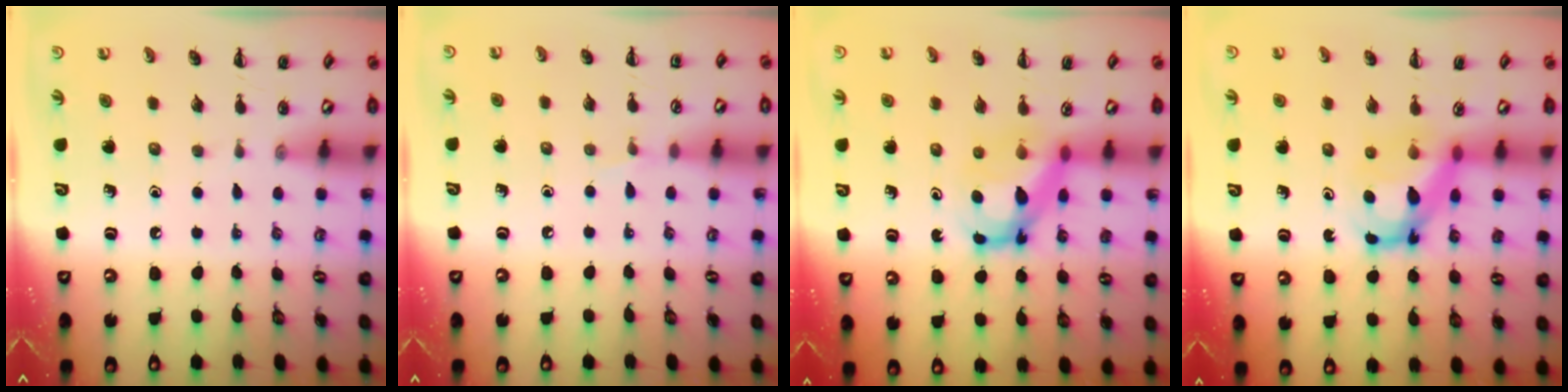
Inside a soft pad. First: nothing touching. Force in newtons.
{"total": 3.0, "press": 2.8, "slide": 0.9}
{"total": 6.0, "press": 5.9, "slide": 0.5}
{"total": 6.0, "press": 5.9, "slide": 0.5}